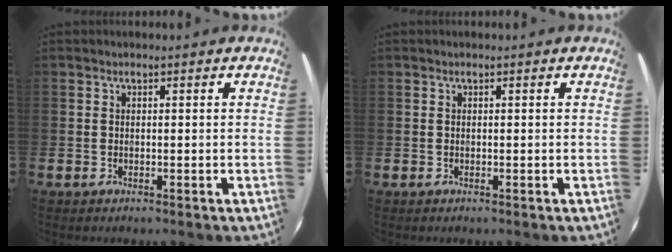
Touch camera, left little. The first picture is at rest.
{"total": 0.0}